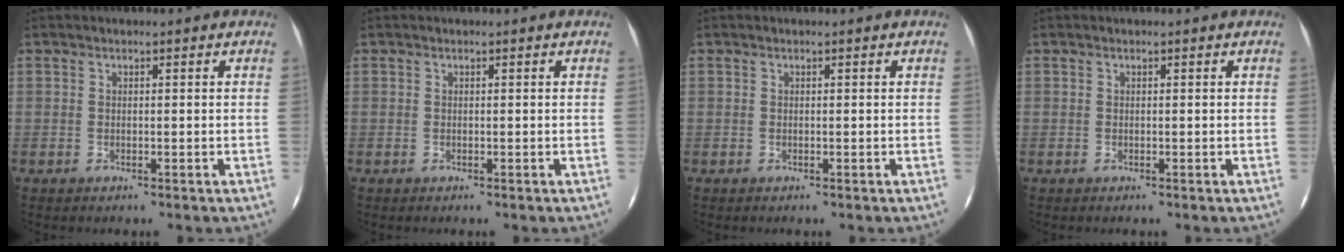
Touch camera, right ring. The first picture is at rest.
{"total": 0.0}
{"total": 0.0}
{"total": 0.0}